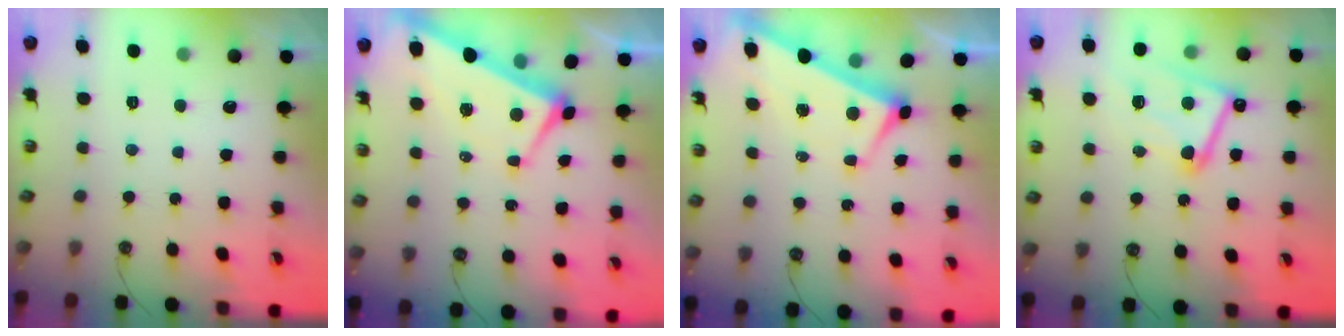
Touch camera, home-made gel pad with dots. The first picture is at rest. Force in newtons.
{"total": 1.7, "press": 1.5, "slide": 0.8}
{"total": 2.9, "press": 2.8, "slide": 0.9}
{"total": 11.1, "press": 11.0, "slide": 0.8}